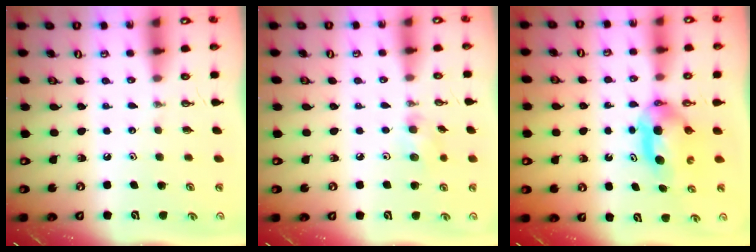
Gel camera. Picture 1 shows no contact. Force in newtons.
{"total": 6.0, "press": 5.9, "slide": 1.4}
{"total": 6.5, "press": 5.8, "slide": 3.0}